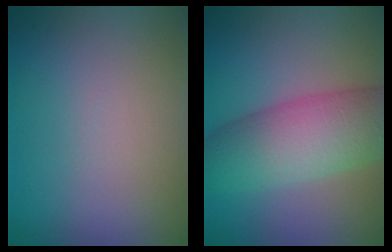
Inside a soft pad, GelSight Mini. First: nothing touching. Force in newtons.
{"total": 8.3, "press": 8.3, "slide": 0.1}